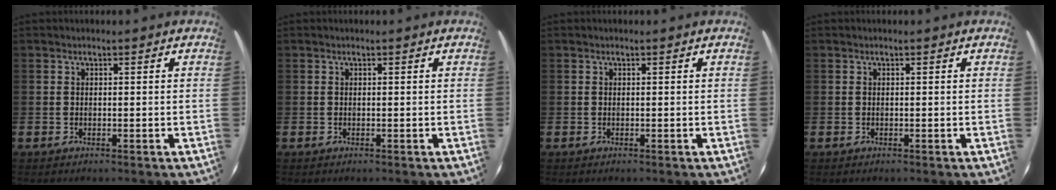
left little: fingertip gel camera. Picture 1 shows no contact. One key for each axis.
{"total": 0.0}
{"total": 0.0}
{"total": 0.0}